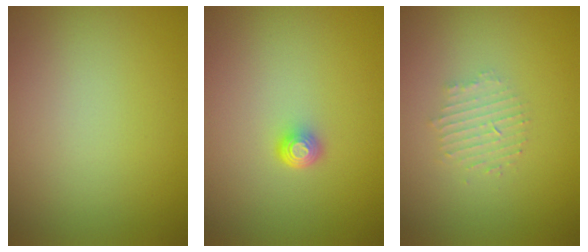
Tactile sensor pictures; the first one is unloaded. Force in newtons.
{"total": 1.5, "press": 1.1, "slide": 1.1}
{"total": 1.8, "press": 1.7, "slide": 0.4}